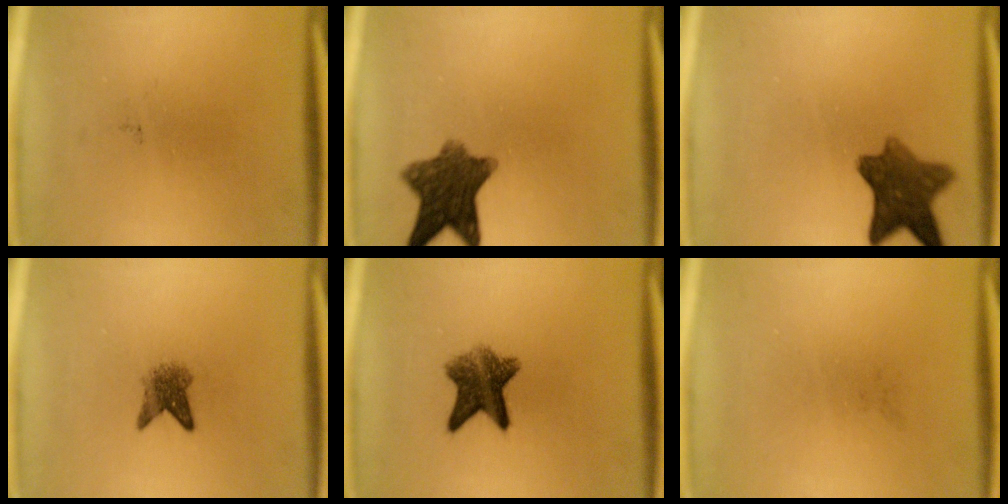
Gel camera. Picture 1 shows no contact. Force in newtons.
{"total": 9.5}
{"total": 8.5}
{"total": 3.1}
{"total": 7.5}
{"total": 0.0}